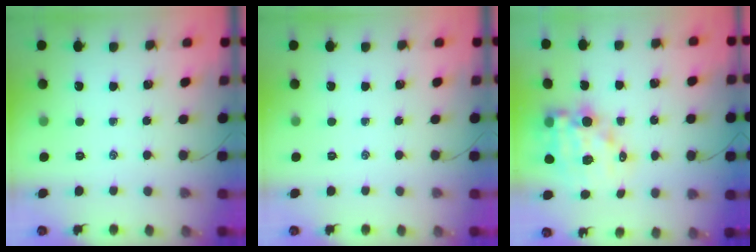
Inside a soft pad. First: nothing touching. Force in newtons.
{"total": 0.0}
{"total": 12.6, "press": 12.2, "slide": 3.2}